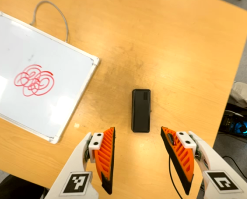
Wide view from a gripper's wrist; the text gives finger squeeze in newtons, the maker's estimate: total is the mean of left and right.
{"total": 0.0}